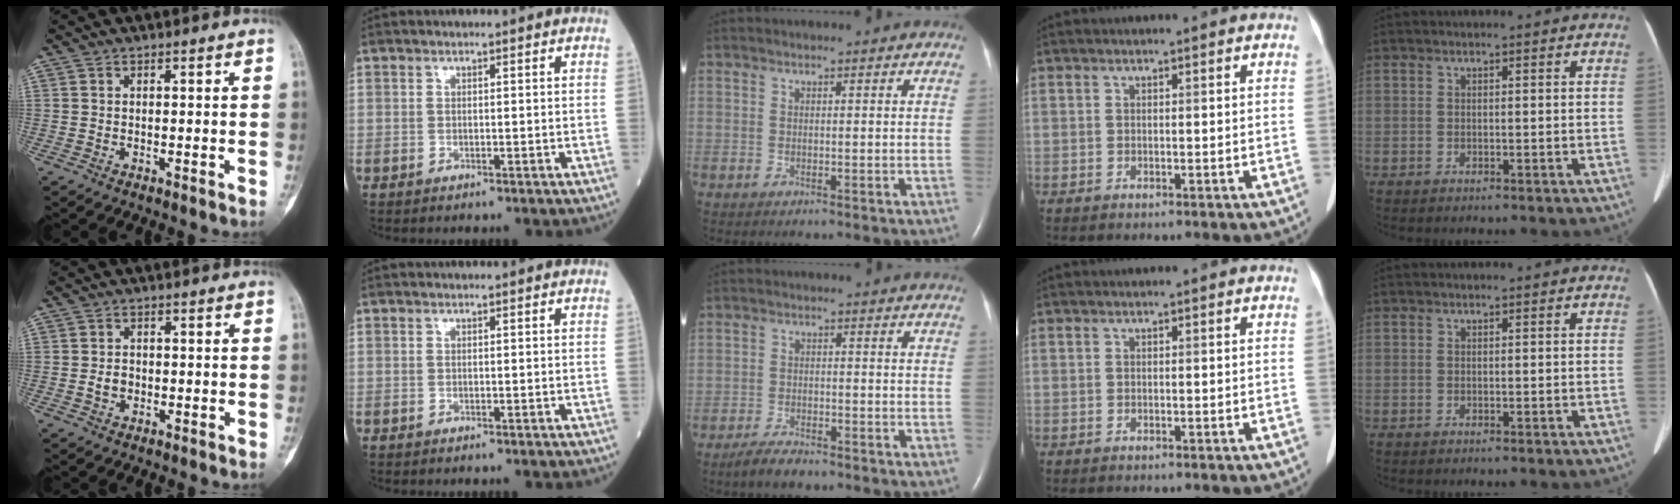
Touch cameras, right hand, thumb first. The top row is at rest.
{"thumb": {"total": 2.2, "force": [-0.5, 1.8, 1.3], "torque": [-0.017, 0.007, -0.009]}, "middle": {"total": 3.5, "force": [-2.9, 0.8, 1.7], "torque": [-0.043, -0.006, -0.051]}}